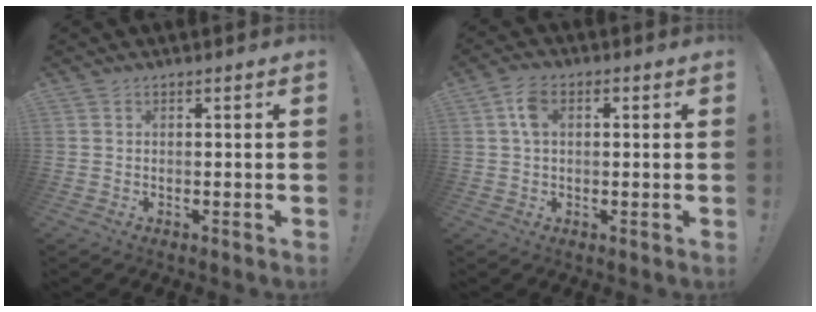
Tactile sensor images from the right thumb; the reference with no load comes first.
{"total": 5.7, "force": [1.1, 3.5, 4.3], "torque": [-0.078, 0.006, 0.018]}